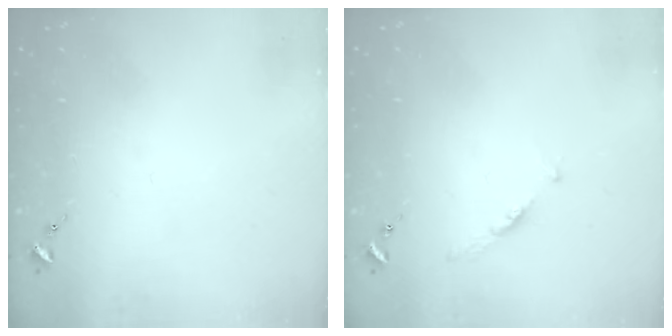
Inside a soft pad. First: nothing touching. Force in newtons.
{"total": 3.5, "press": 3.5, "slide": 0.5}